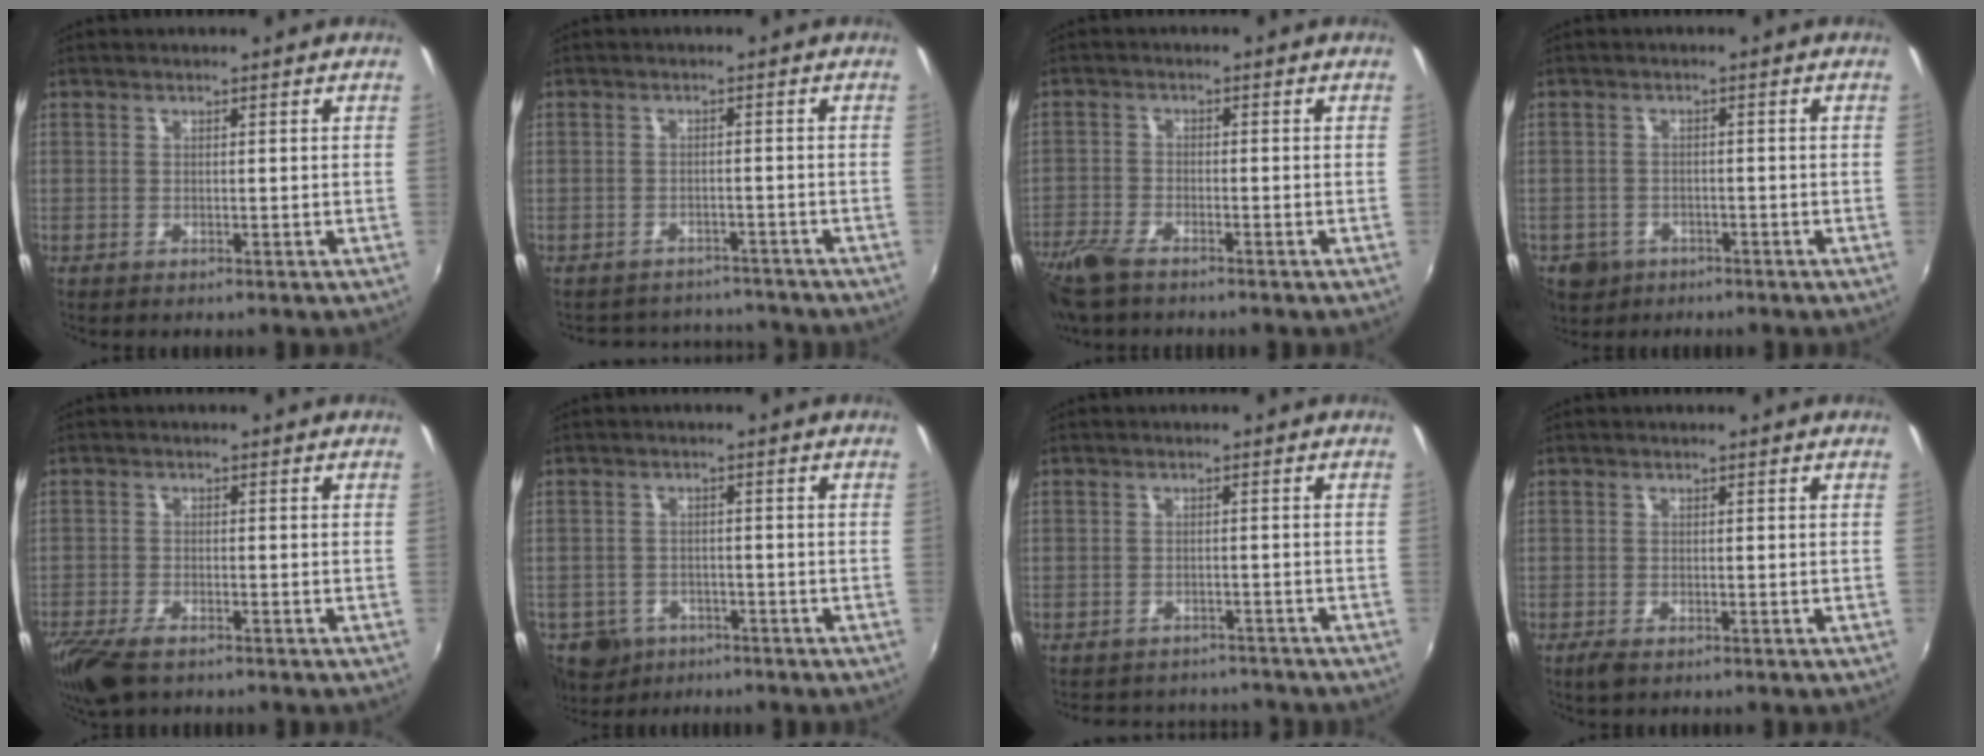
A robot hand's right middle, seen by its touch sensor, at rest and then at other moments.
{"total": 8.8, "force": [-8.0, 3.4, 1.4], "torque": [-0.037, 0.020, -0.104]}
{"total": 8.3, "force": [-6.4, 2.8, 4.5], "torque": [-0.124, -0.027, -0.129]}
{"total": 6.3, "force": [-3.4, 4.9, 2.1], "torque": [-0.059, -0.007, -0.050]}
{"total": 8.3, "force": [-6.1, 2.9, 4.9], "torque": [-0.124, -0.033, -0.117]}
{"total": 8.9, "force": [-5.4, 6.4, 3.1], "torque": [-0.091, -0.010, -0.083]}
{"total": 7.7, "force": [-6.8, 3.2, 1.5], "torque": [-0.039, 0.007, -0.091]}
{"total": 2.0, "force": [-1.3, 0.8, 1.3], "torque": [-0.026, -0.008, -0.024]}